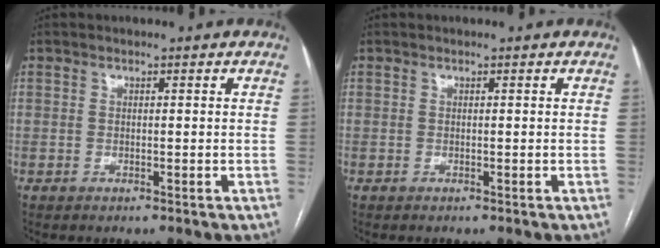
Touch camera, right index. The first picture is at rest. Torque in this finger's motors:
{"motor_torque": [0.00, 0.00, 0.00, 0.00]}